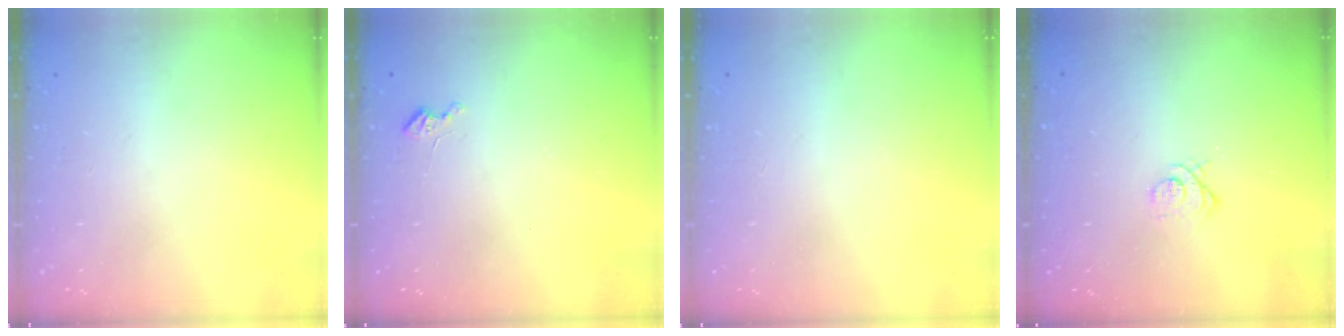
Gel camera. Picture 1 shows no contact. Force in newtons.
{"total": 2.6, "press": 2.6, "slide": 0.3}
{"total": 0.0}
{"total": 3.7, "press": 3.7, "slide": 0.1}